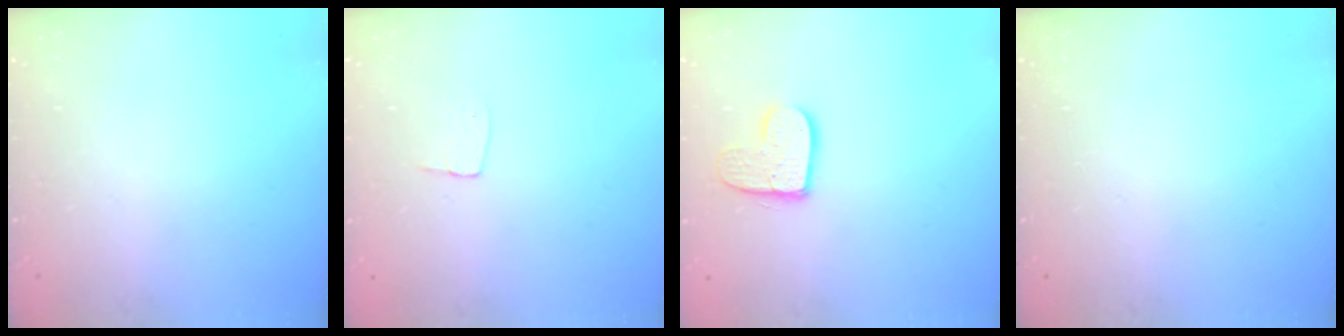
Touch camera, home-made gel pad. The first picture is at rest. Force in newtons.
{"total": 4.1, "press": 4.1, "slide": 0.3}
{"total": 11.6, "press": 11.6, "slide": 1.0}
{"total": 0.0}